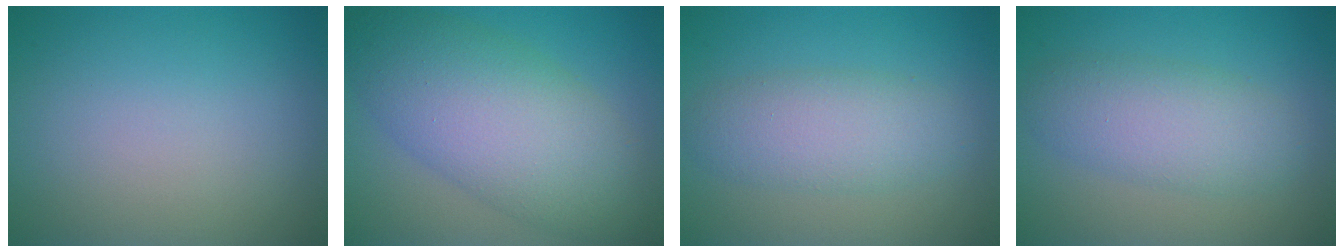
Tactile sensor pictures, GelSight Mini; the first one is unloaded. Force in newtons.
{"total": 9.5, "press": 9.5, "slide": 0.4}
{"total": 4.2, "press": 4.2, "slide": 0.2}
{"total": 4.5, "press": 4.5, "slide": 0.1}